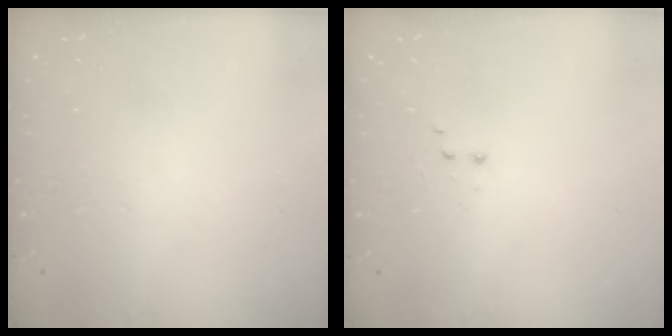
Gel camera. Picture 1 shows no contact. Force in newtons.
{"total": 1.9, "press": 1.8, "slide": 0.5}